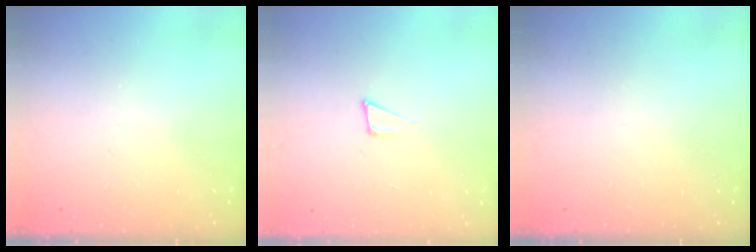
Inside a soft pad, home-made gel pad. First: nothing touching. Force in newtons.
{"total": 5.0, "press": 4.9, "slide": 0.8}
{"total": 0.0}